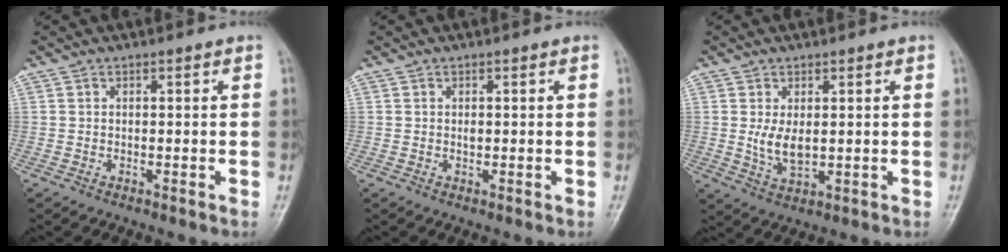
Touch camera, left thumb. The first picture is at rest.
{"total": 0.6, "force": [0.2, 0.4, 0.4], "torque": [-0.007, -0.001, 0.001]}
{"total": 4.6, "force": [0.7, 2.4, 3.8], "torque": [-0.067, -0.014, 0.022]}